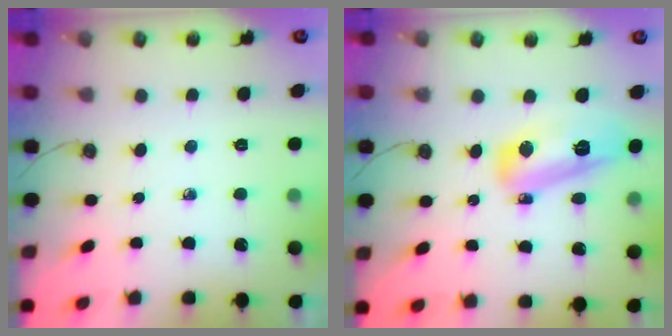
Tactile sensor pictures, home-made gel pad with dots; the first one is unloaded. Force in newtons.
{"total": 13.8, "press": 13.4, "slide": 3.2}